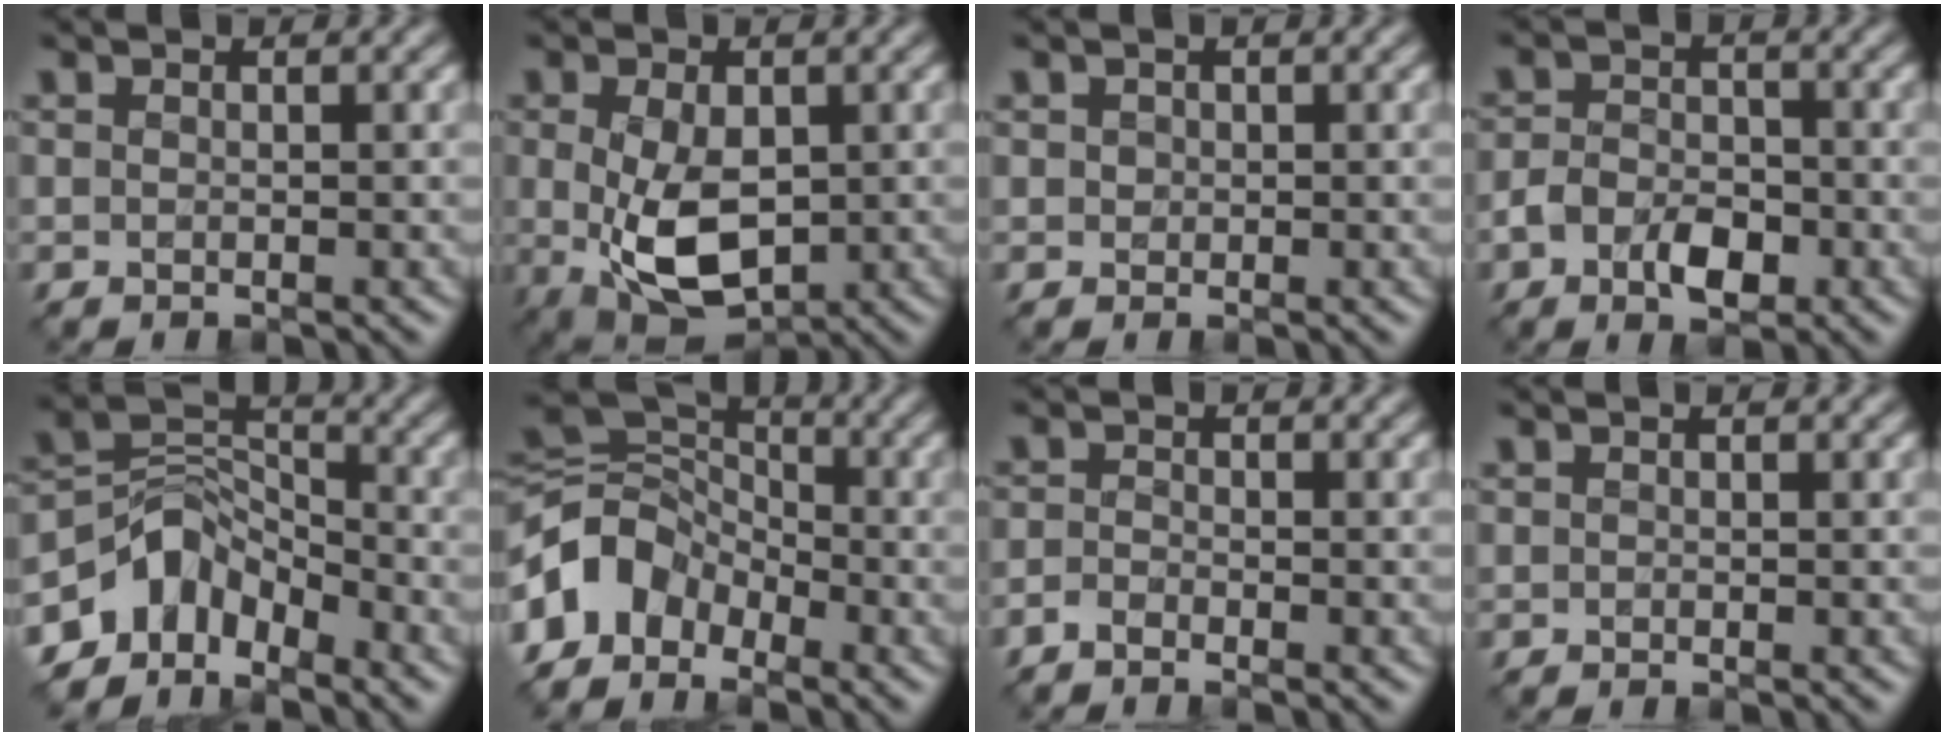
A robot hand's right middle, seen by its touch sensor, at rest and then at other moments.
{"total": 6.9, "force": [-0.6, 4.0, 5.6], "torque": [-0.122, -0.014, 0.002]}
{"total": 0.7, "force": [0.2, 0.7, 0.1], "torque": [0.001, -0.002, 0.003]}
{"total": 4.0, "force": [-1.8, 2.5, 2.5], "torque": [-0.045, 0.000, -0.037]}
{"total": 5.4, "force": [-3.7, 3.5, 2.0], "torque": [-0.018, 0.003, -0.075]}
{"total": 6.7, "force": [-3.5, 4.6, 3.2], "torque": [-0.058, 0.010, -0.089]}
{"total": 1.3, "force": [-1.0, 0.4, 0.7], "torque": [-0.015, -0.003, -0.027]}
{"total": 0.0}